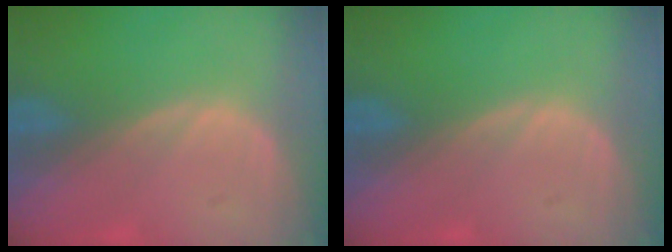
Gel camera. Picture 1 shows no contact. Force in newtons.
{"total": 0.0}